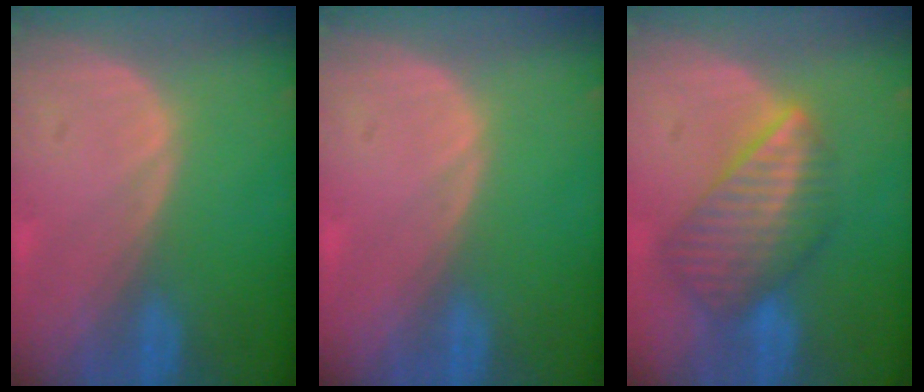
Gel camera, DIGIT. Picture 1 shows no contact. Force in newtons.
{"total": 0.0}
{"total": 8.4, "press": 7.4, "slide": 3.9}